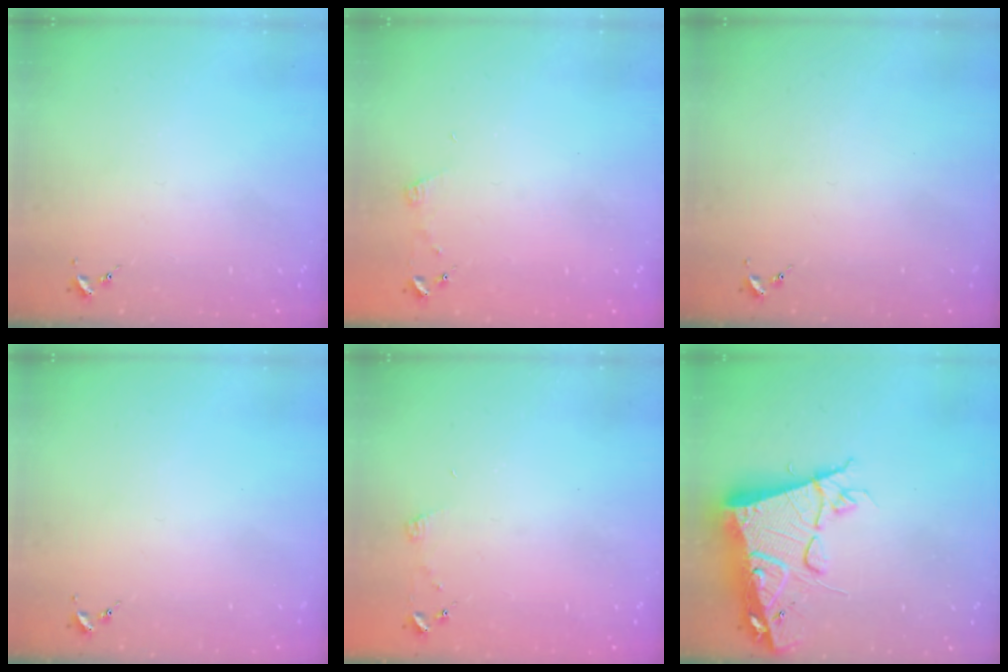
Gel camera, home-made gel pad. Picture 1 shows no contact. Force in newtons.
{"total": 3.6, "press": 3.6, "slide": 0.4}
{"total": 0.0}
{"total": 0.0}
{"total": 3.9, "press": 3.9, "slide": 0.4}
{"total": 18.3, "press": 18.1, "slide": 2.1}